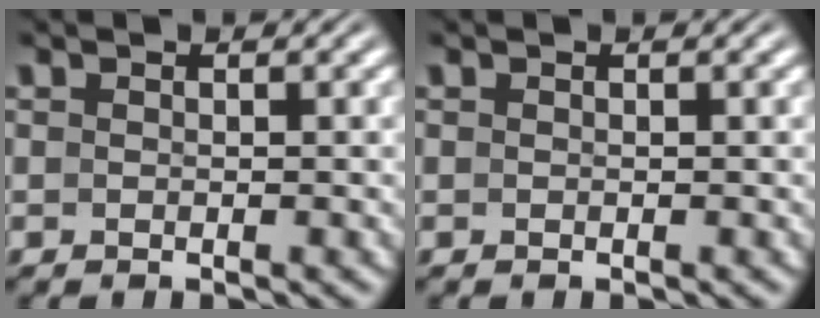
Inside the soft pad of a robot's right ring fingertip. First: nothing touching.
{"total": 0.0}